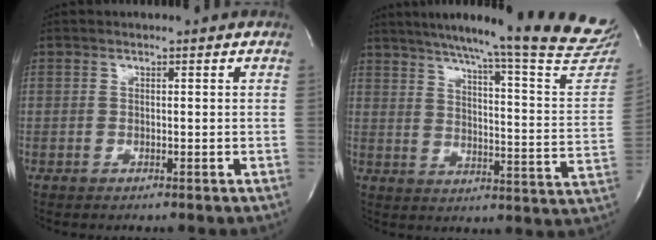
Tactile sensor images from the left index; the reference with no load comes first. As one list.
[{"total": 27.5, "force": [24.5, 0.1, 12.4], "torque": [-0.187, -0.094, 0.300]}]